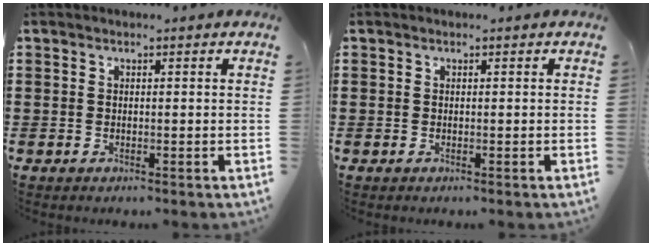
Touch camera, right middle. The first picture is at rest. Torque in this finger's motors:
{"motor_torque": [0.00, 0.00, 0.00, 0.00]}